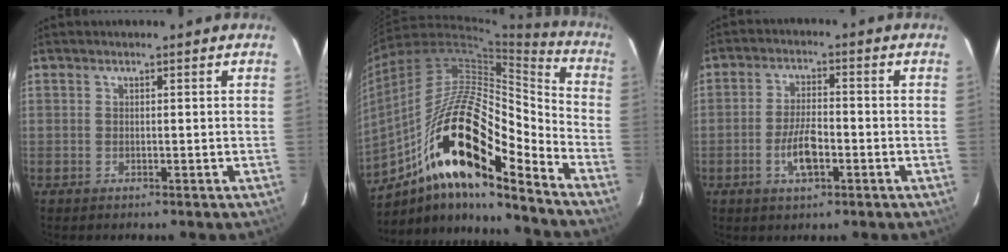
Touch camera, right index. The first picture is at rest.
{"total": 21.8, "force": [-11.7, 5.0, 17.7], "torque": [-0.318, 0.017, -0.197]}
{"total": 5.8, "force": [-2.1, 1.9, 5.1], "torque": [-0.100, 0.002, -0.036]}